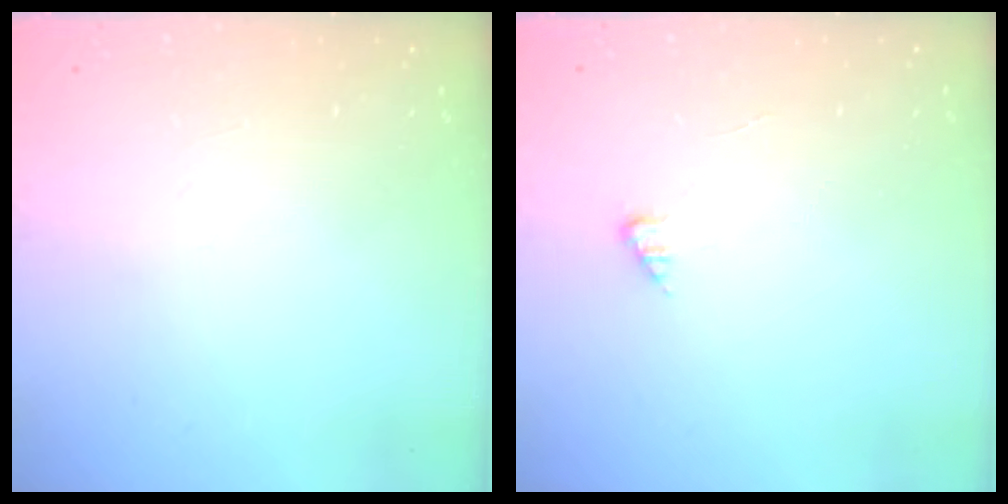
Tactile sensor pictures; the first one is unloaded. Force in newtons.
{"total": 1.6, "press": 1.6, "slide": 0.2}